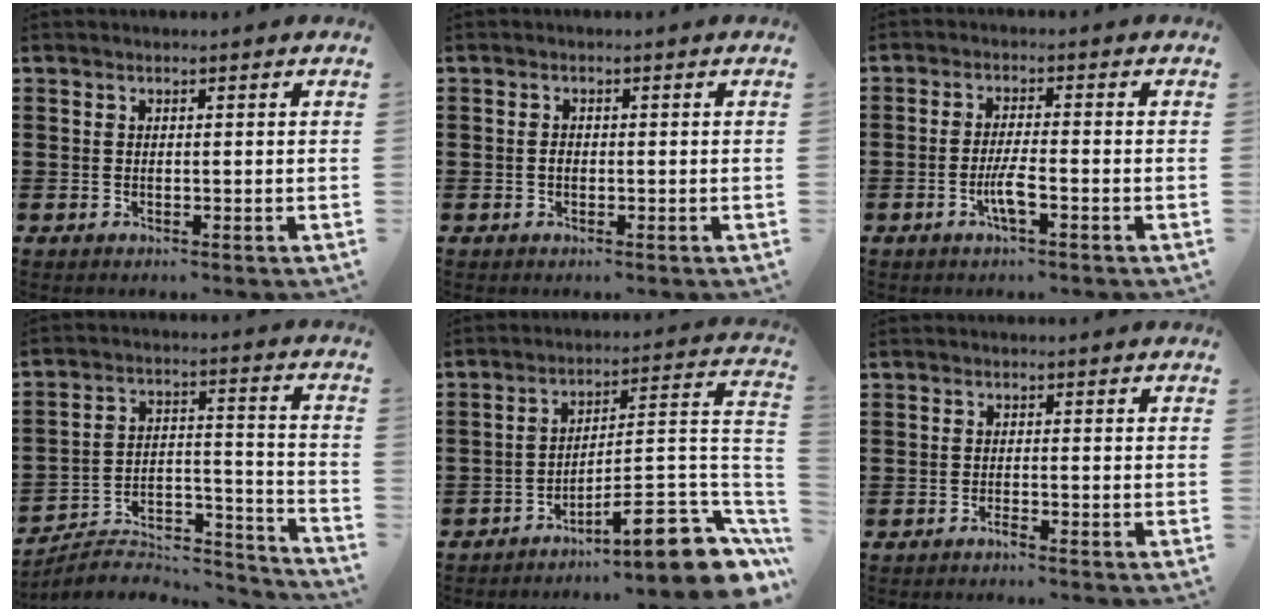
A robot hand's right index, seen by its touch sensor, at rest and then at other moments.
{"total": 1.0, "force": [-0.2, 0.6, 0.8], "torque": [-0.017, 0.001, -0.004]}
{"total": 4.0, "force": [-1.8, 0.4, 3.6], "torque": [-0.083, -0.010, -0.037]}
{"total": 6.1, "force": [-5.8, 1.7, 1.3], "torque": [-0.022, 0.007, -0.114]}
{"total": 10.4, "force": [-6.8, 2.4, 7.5], "torque": [-0.094, 0.003, -0.126]}
{"total": 0.8, "force": [-0.7, 0.0, 0.3], "torque": [-0.008, -0.003, -0.013]}